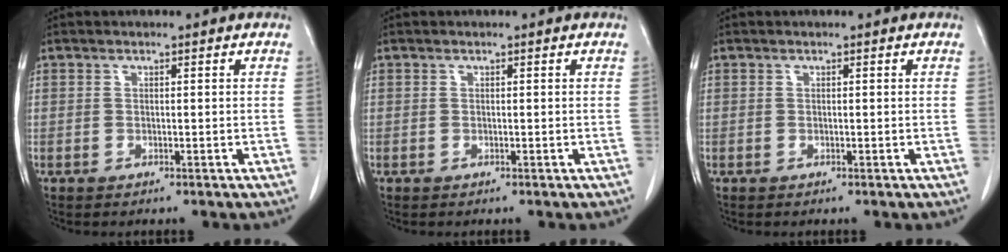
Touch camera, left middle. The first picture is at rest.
{"total": 0.0}
{"total": 0.0}